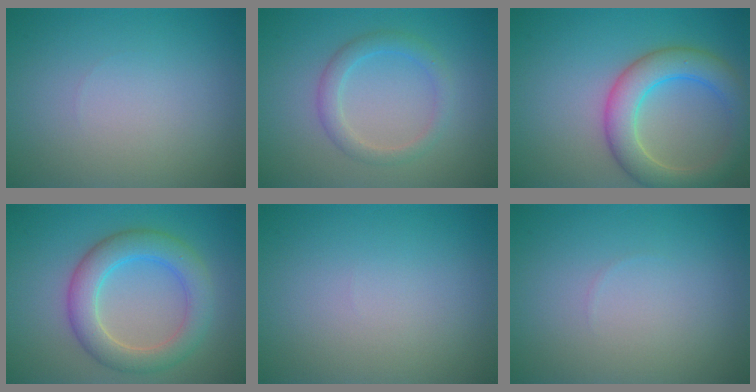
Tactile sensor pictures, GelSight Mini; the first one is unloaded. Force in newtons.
{"total": 2.3, "press": 2.3, "slide": 0.1}
{"total": 5.6, "press": 5.6, "slide": 0.2}
{"total": 5.2, "press": 5.1, "slide": 0.4}
{"total": 0.0}
{"total": 0.0}